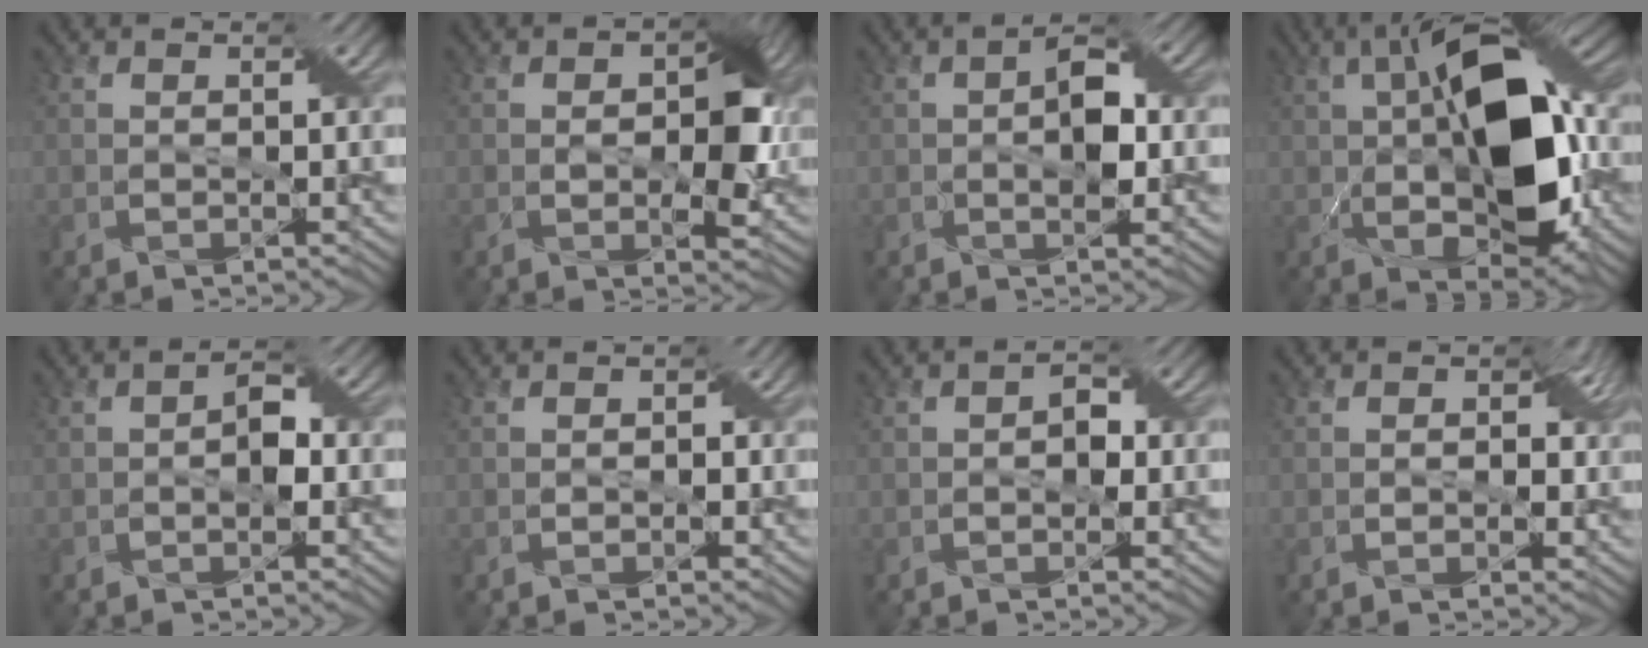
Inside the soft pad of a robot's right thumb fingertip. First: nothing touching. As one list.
[{"total": 7.1, "force": [0.3, 3.9, 5.9], "torque": [-0.088, -0.005, 0.005]}, {"total": 4.2, "force": [-0.1, 2.1, 3.7], "torque": [-0.063, 0.003, -0.003]}, {"total": 15.3, "force": [0.0, 7.2, 13.5], "torque": [-0.213, 0.020, -0.011]}, {"total": 2.8, "force": [-0.5, 1.4, 2.4], "torque": [-0.035, 0.006, -0.012]}, {"total": 1.0, "force": [-0.2, 0.8, 0.6], "torque": [-0.008, -0.001, -0.007]}, {"total": 2.0, "force": [-0.3, 1.3, 1.4], "torque": [-0.023, 0.002, -0.009]}, {"total": 3.1, "force": [0.3, 2.2, 2.2], "torque": [-0.031, -0.003, 0.002]}]